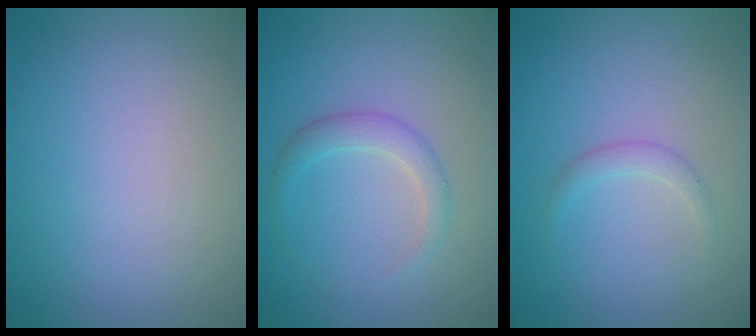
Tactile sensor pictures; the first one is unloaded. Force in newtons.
{"total": 2.0, "press": 2.0, "slide": 0.0}
{"total": 1.2, "press": 1.2, "slide": 0.0}